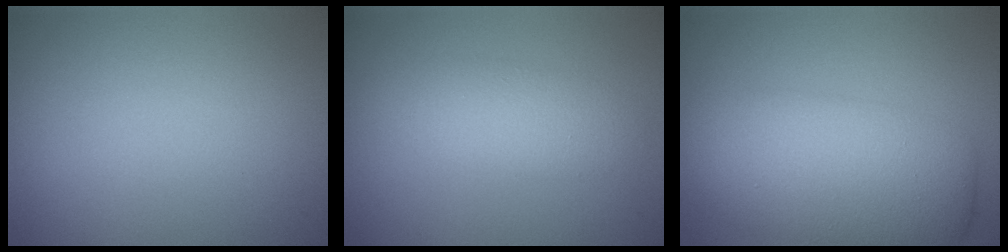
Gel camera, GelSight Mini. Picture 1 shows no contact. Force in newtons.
{"total": 3.0, "press": 3.0, "slide": 0.1}
{"total": 7.9, "press": 7.9, "slide": 0.1}